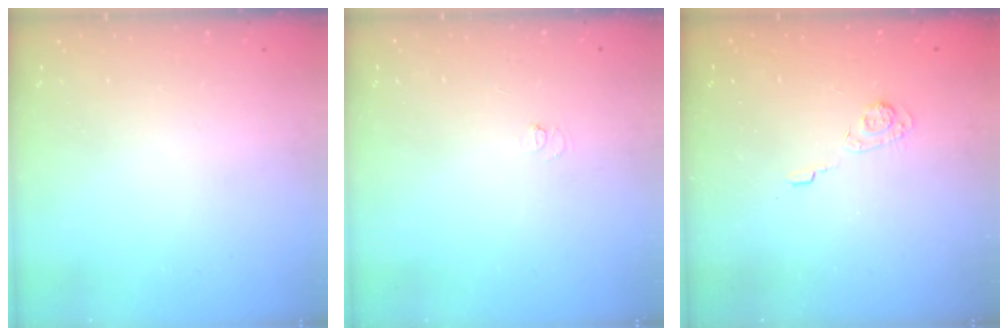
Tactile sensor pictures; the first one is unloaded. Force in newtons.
{"total": 3.3, "press": 3.3, "slide": 0.3}
{"total": 3.2, "press": 2.8, "slide": 1.7}